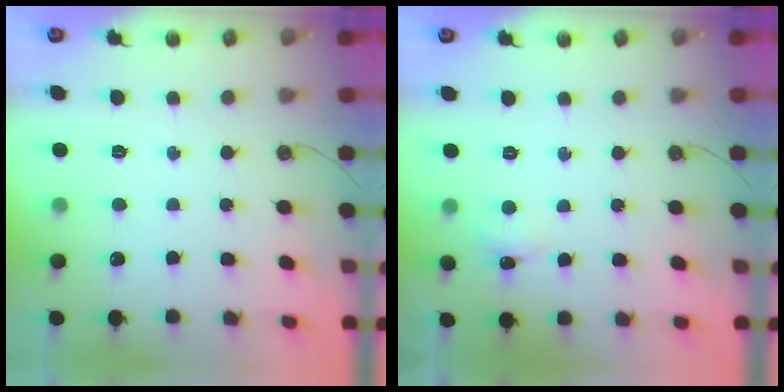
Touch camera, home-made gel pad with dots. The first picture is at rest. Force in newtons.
{"total": 4.0, "press": 3.6, "slide": 1.8}